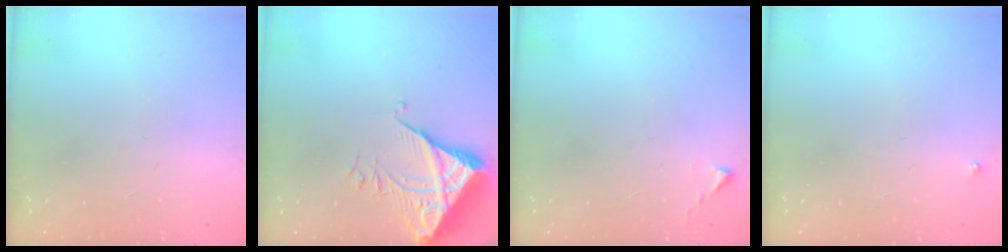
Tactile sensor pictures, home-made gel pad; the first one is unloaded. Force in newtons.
{"total": 6.1, "press": 6.0, "slide": 0.7}
{"total": 2.7, "press": 2.7, "slide": 0.5}
{"total": 2.7, "press": 2.7, "slide": 0.3}